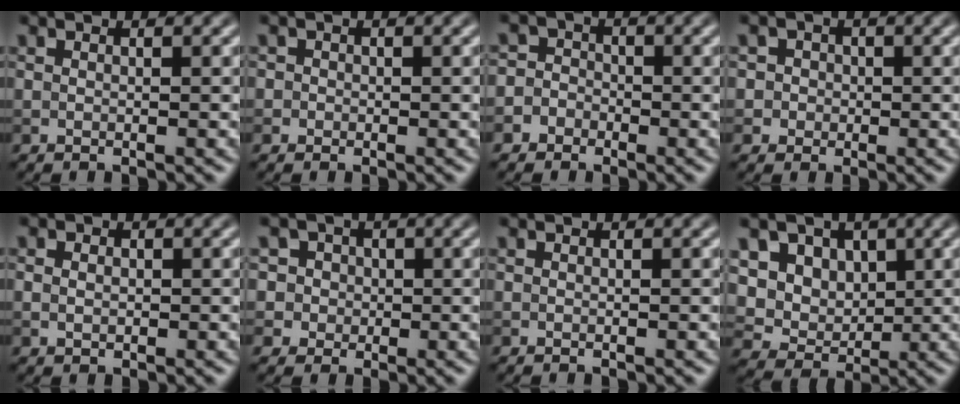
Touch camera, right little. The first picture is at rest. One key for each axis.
{"total": 0.9, "fx": -0.1, "fy": 0.9, "fz": 0.0, "tx": 0.011, "ty": -0.005, "tz": -0.006}
{"total": 4.0, "fx": -1.8, "fy": 3.5, "fz": 0.3, "tx": 0.028, "ty": 0.011, "tz": -0.056}
{"total": 2.7, "fx": 0.4, "fy": 2.6, "fz": 0.6, "tx": 0.013, "ty": 0.011, "tz": -0.007}
{"total": 1.7, "fx": 0.4, "fy": 1.3, "fz": 1.0, "tx": -0.014, "ty": 0.010, "tz": -0.003}
{"total": 5.0, "fx": 1.5, "fy": 4.5, "fz": 1.4, "tx": -0.009, "ty": 0.027, "tz": 0.003}
{"total": 0.0}
{"total": 9.4, "fx": 3.3, "fy": 7.6, "fz": 4.4, "tx": -0.084, "ty": 0.014, "tz": 0.047}